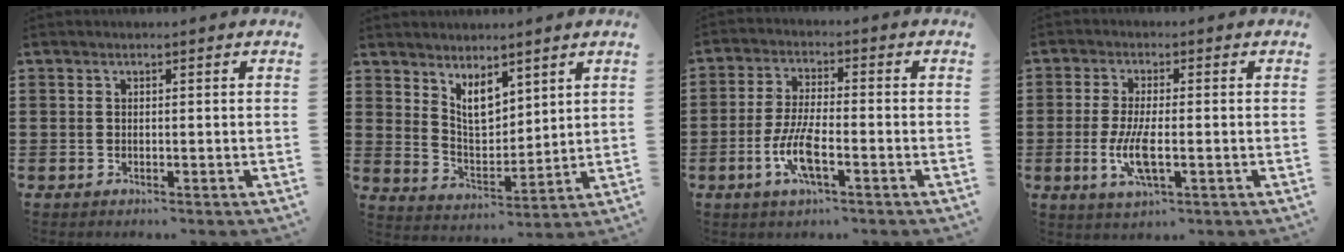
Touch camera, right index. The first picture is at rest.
{"total": 6.2, "force": [4.0, 2.9, 3.6], "torque": [-0.076, -0.011, 0.073]}
{"total": 6.8, "force": [-2.6, 1.8, 6.0], "torque": [-0.132, -0.011, -0.052]}
{"total": 6.4, "force": [-1.6, 1.9, 5.9], "torque": [-0.133, -0.012, -0.034]}